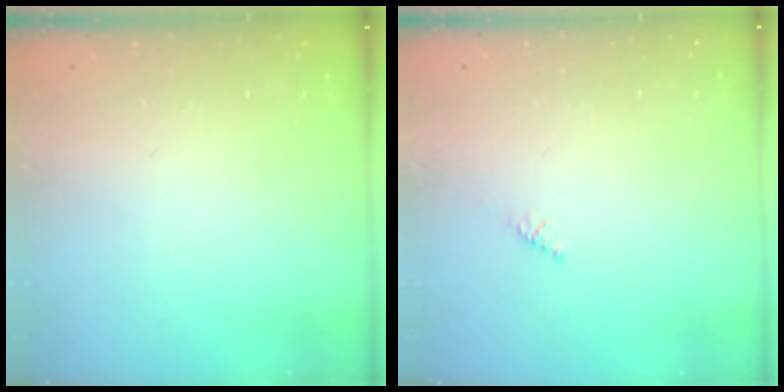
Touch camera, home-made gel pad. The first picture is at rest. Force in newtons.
{"total": 1.6, "press": 1.5, "slide": 0.4}